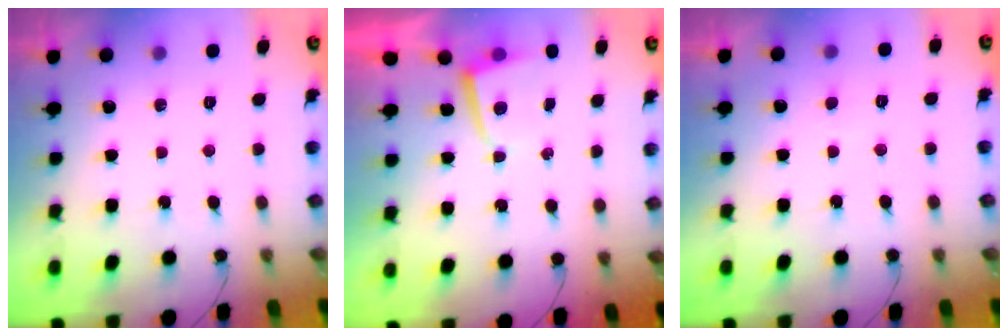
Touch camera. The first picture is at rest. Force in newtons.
{"total": 1.6, "press": 1.6, "slide": 0.3}
{"total": 2.1, "press": 2.1, "slide": 0.2}